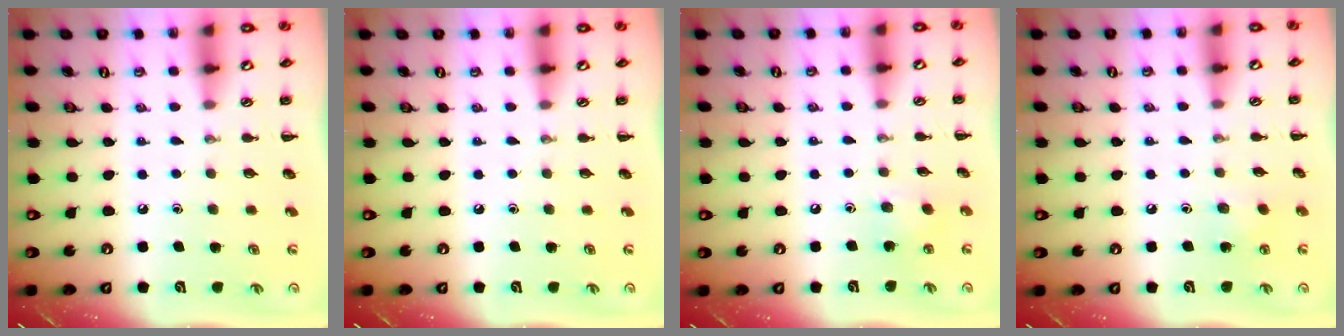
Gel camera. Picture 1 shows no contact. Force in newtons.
{"total": 0.0}
{"total": 5.4, "press": 5.2, "slide": 1.4}
{"total": 4.8, "press": 4.6, "slide": 1.4}